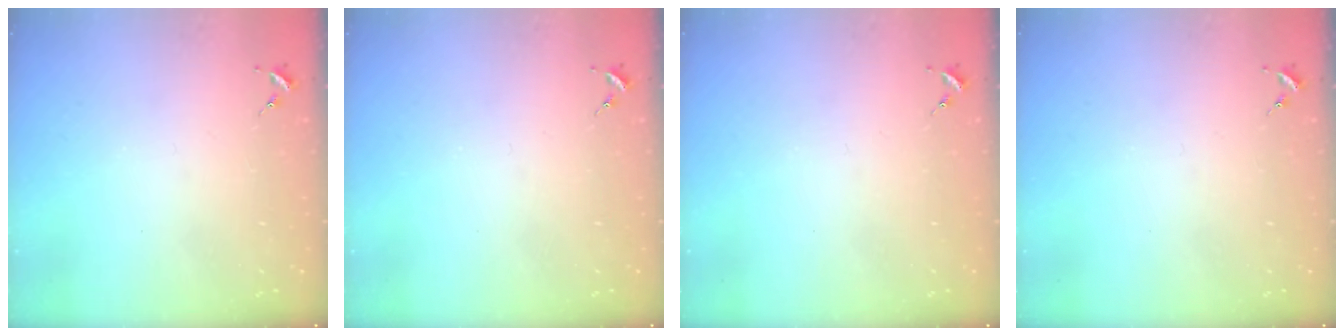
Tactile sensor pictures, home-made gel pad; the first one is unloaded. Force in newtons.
{"total": 0.0}
{"total": 0.0}
{"total": 0.0}